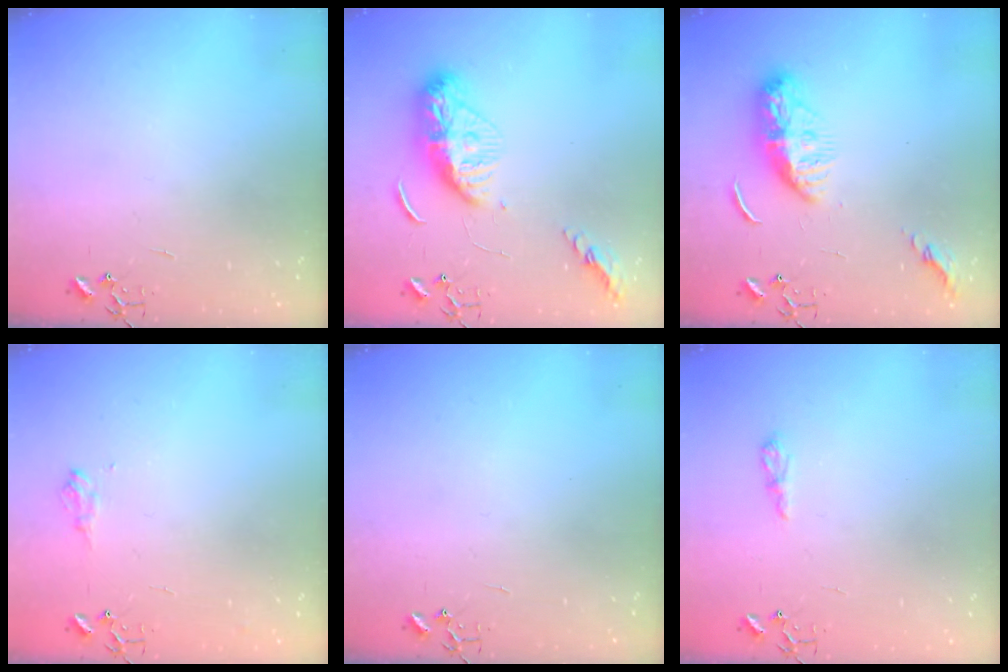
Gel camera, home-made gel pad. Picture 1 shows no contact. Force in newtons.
{"total": 13.0, "press": 13.0, "slide": 1.2}
{"total": 11.4, "press": 11.3, "slide": 0.9}
{"total": 8.0, "press": 8.0, "slide": 1.0}
{"total": 0.0}
{"total": 6.3, "press": 6.2, "slide": 0.8}